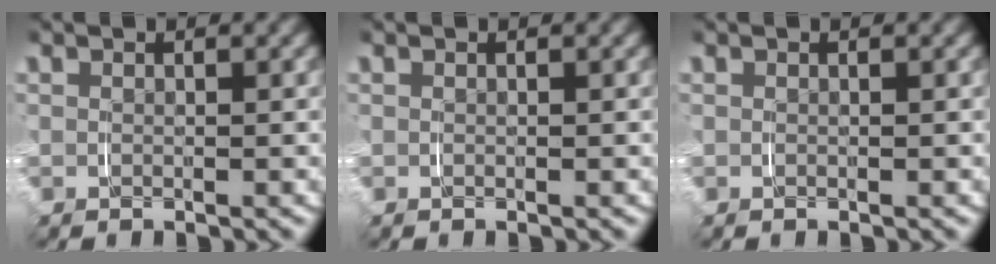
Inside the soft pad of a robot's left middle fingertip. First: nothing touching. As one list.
[{"total": 0.0}, {"total": 0.0}]